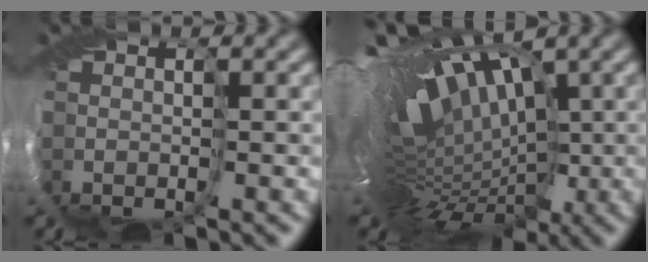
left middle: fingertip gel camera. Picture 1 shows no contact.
{"total": 16.6, "force": [2.3, 8.8, 13.9], "torque": [-0.203, 0.011, 0.060]}